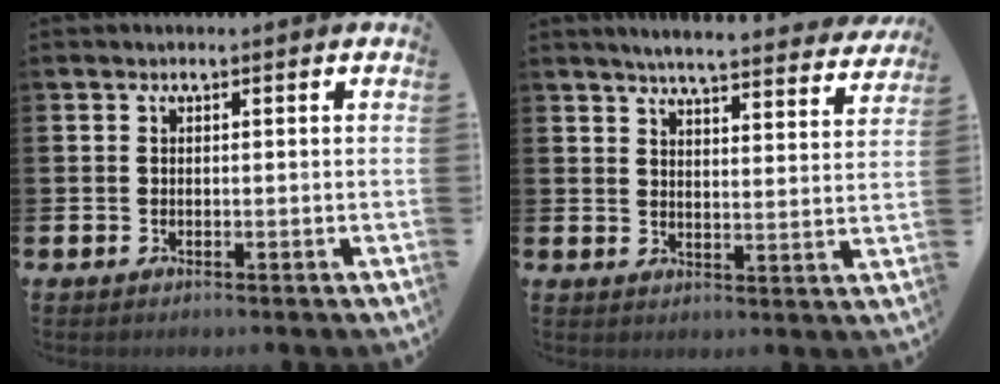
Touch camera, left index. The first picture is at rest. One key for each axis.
{"total": 5.3, "fx": 5.2, "fy": 0.1, "fz": 1.4, "tx": -0.029, "ty": -0.041, "tz": 0.085}